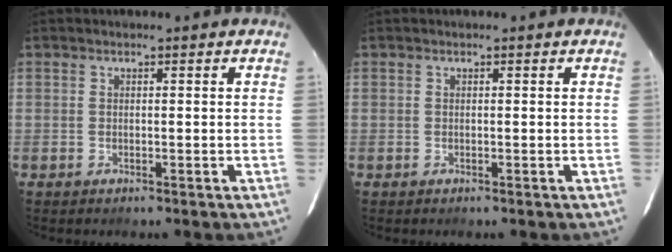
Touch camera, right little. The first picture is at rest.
{"total": 0.0}